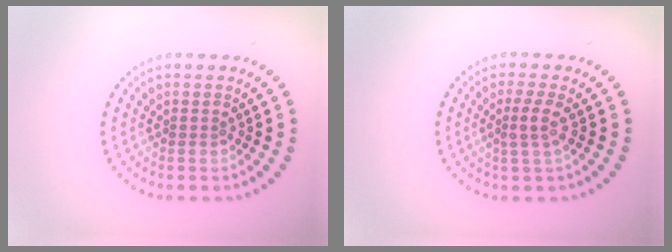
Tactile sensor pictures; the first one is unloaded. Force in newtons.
{"total": 1.9, "press": 1.5, "slide": 1.1}